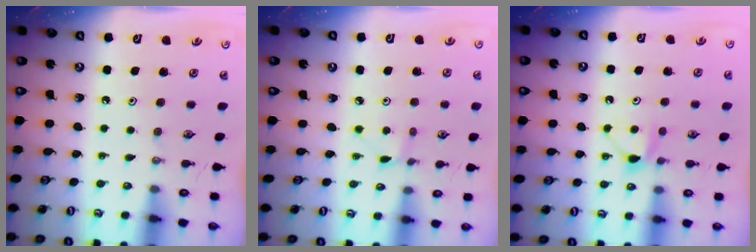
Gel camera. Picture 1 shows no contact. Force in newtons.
{"total": 1.9, "press": 1.9, "slide": 0.3}
{"total": 6.3, "press": 6.3, "slide": 0.7}